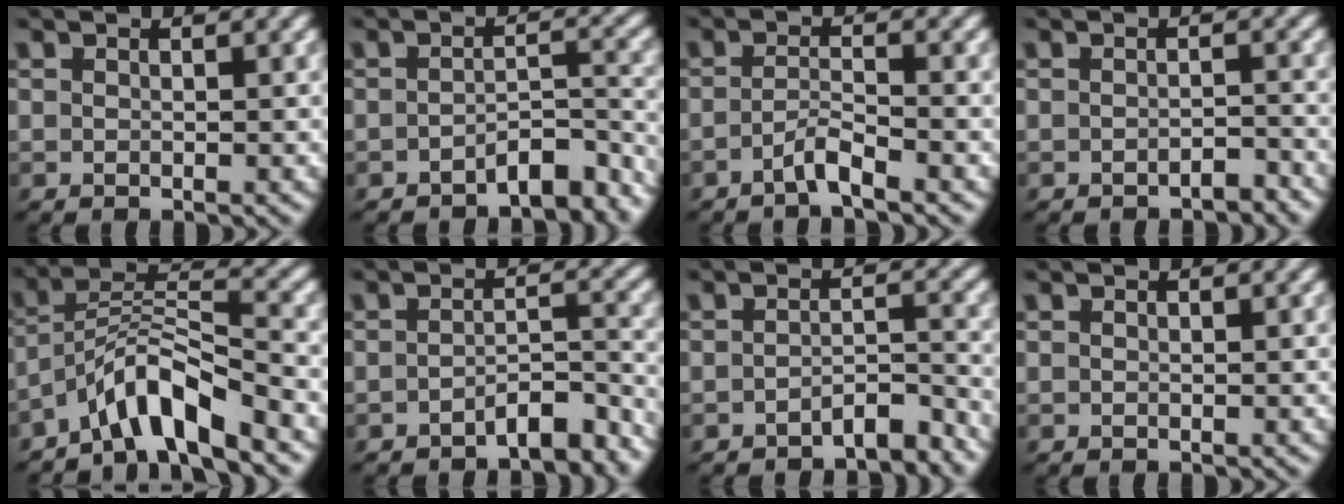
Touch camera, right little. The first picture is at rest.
{"total": 4.6, "force": [-4.1, 0.7, 2.1], "torque": [-0.008, -0.012, -0.058]}
{"total": 2.3, "force": [-1.9, -0.1, 1.2], "torque": [-0.017, -0.010, -0.032]}
{"total": 1.8, "force": [-1.8, -0.2, 0.1], "torque": [0.006, -0.004, -0.031]}
{"total": 7.4, "force": [-3.0, 4.2, 5.2], "torque": [-0.096, -0.025, -0.040]}
{"total": 4.2, "force": [-3.7, 0.4, 1.9], "torque": [-0.009, -0.011, -0.057]}
{"total": 3.3, "force": [-3.1, 0.1, 1.1], "torque": [-0.001, -0.010, -0.051]}
{"total": 0.0}